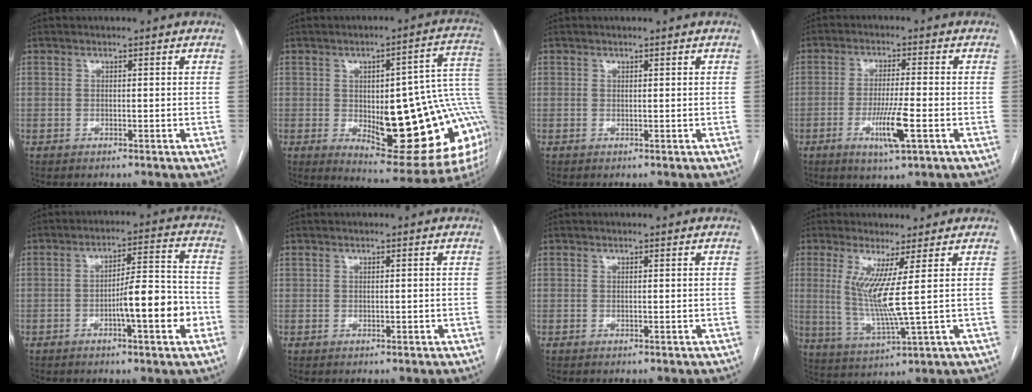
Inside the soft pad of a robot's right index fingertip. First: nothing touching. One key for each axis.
{"total": 24.4, "fx": -2.1, "fy": 6.7, "fz": 23.4, "tx": -0.229, "ty": 0.018, "tz": -0.008}
{"total": 0.0}
{"total": 7.1, "fx": -2.6, "fy": 0.1, "fz": 6.6, "tx": -0.124, "ty": -0.015, "tz": -0.046}
{"total": 9.8, "fx": -3.3, "fy": 1.2, "fz": 9.2, "tx": -0.137, "ty": 0.015, "tz": -0.049}
{"total": 0.0}
{"total": 0.0}
{"total": 8.1, "fx": 1.7, "fy": -1.2, "fz": 7.8, "tx": -0.162, "ty": -0.024, "tz": 0.039}